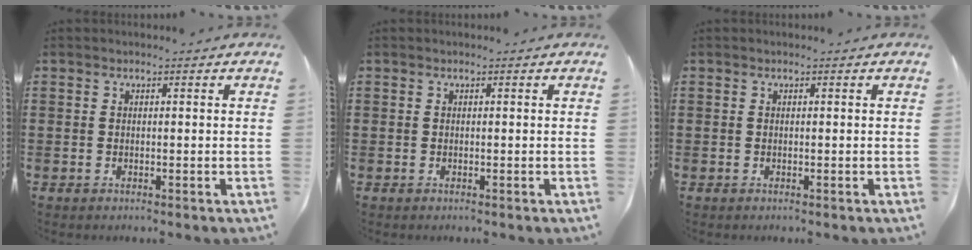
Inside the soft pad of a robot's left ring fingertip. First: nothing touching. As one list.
[{"total": 0.0}, {"total": 0.0}]